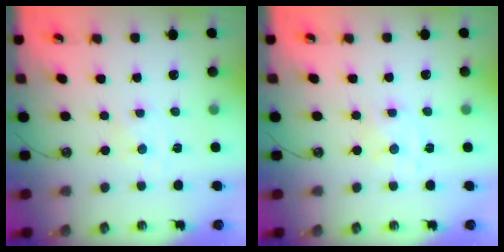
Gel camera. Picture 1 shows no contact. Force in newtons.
{"total": 1.6, "press": 1.6, "slide": 0.3}